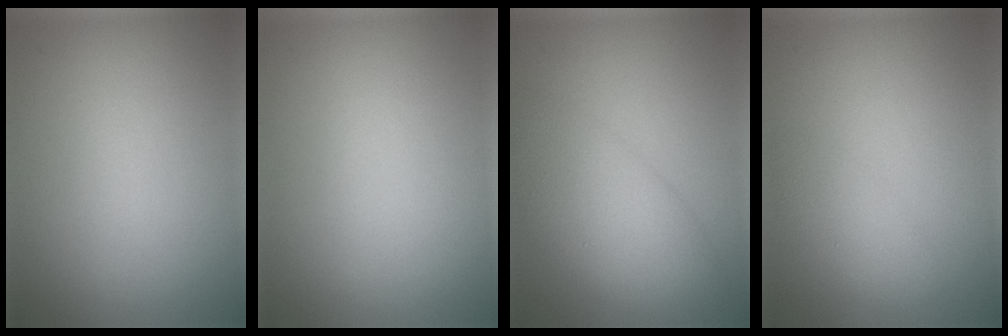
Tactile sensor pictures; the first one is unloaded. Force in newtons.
{"total": 0.0}
{"total": 4.8, "press": 4.8, "slide": 0.2}
{"total": 2.1, "press": 2.1, "slide": 0.1}